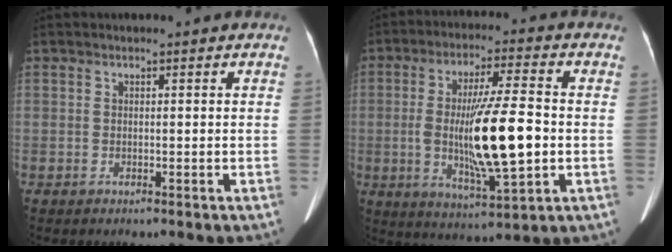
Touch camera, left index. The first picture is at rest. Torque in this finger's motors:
{"motor_torque": [2.14, 0.00, 1.05, 0.21]}